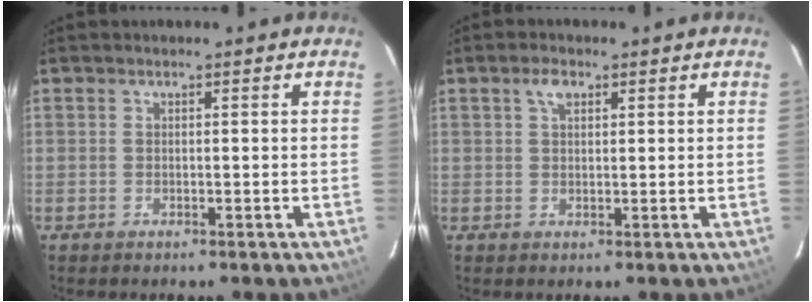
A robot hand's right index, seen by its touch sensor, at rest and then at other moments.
{"total": 2.5, "force": [1.2, 1.4, 1.7], "torque": [-0.031, 0.009, 0.022]}